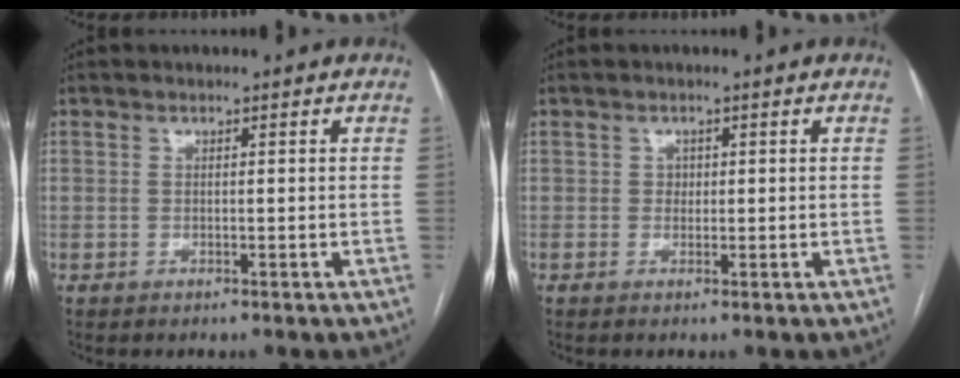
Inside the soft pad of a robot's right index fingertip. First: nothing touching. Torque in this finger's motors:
{"motor_torque": [0.07, 0.17, -0.04, 0.00]}